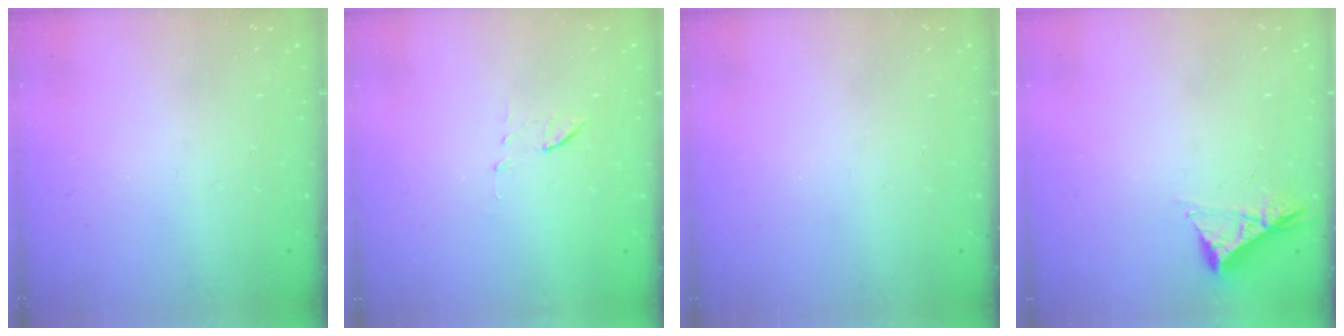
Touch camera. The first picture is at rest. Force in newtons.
{"total": 6.2, "press": 6.0, "slide": 1.8}
{"total": 0.0}
{"total": 4.5, "press": 4.4, "slide": 0.5}